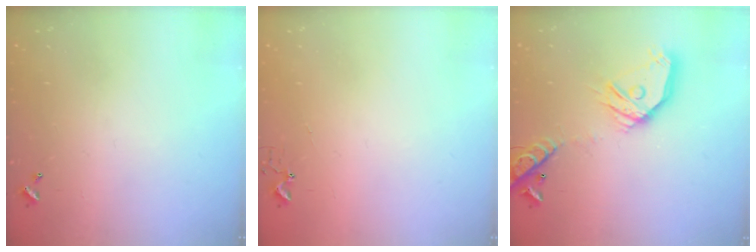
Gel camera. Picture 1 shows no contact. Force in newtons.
{"total": 2.9, "press": 2.9, "slide": 0.3}
{"total": 18.8, "press": 18.6, "slide": 3.0}